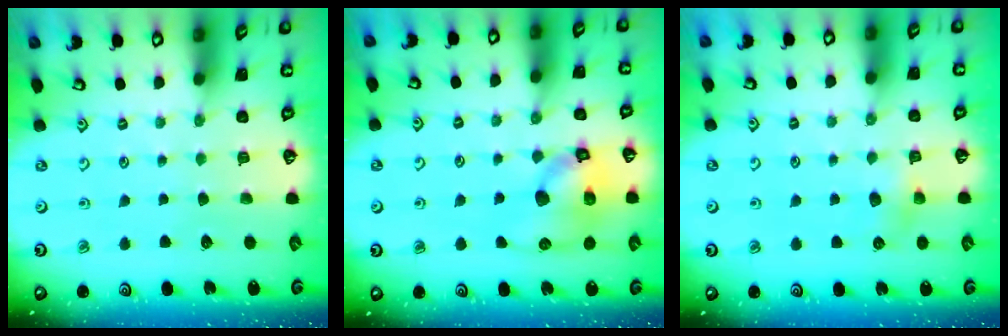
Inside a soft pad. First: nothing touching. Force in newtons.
{"total": 13.0, "press": 12.8, "slide": 2.3}
{"total": 4.4, "press": 4.3, "slide": 0.3}